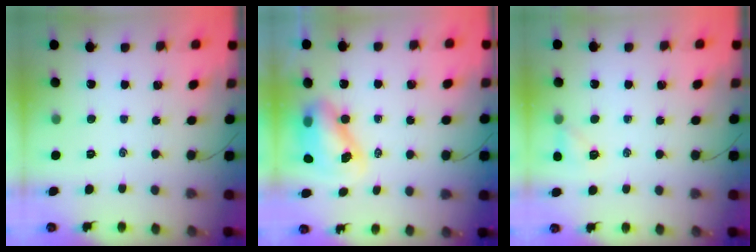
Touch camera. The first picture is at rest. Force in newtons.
{"total": 9.1, "press": 8.7, "slide": 2.6}
{"total": 6.0, "press": 5.8, "slide": 1.2}